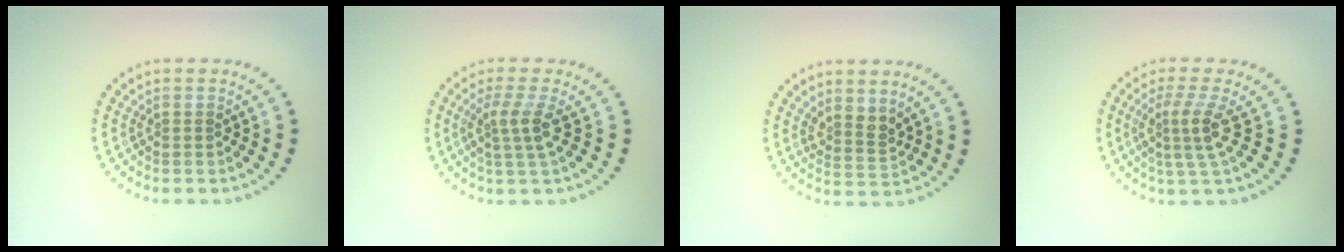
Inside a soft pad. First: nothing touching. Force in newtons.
{"total": 2.6, "press": 2.0, "slide": 1.7}
{"total": 2.2, "press": 1.7, "slide": 1.4}
{"total": 3.1, "press": 2.2, "slide": 2.1}